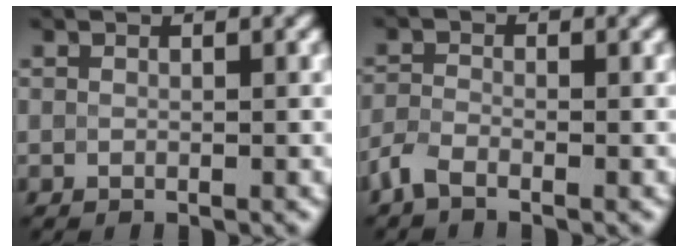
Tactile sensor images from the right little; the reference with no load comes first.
{"total": 1.8, "force": [-1.3, 0.7, 1.0], "torque": [-0.026, -0.001, -0.037]}